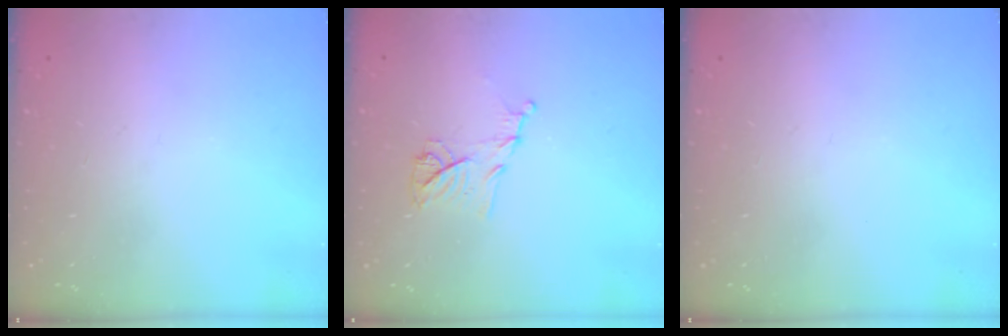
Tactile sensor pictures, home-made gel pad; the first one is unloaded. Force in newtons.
{"total": 10.3, "press": 10.3, "slide": 0.5}
{"total": 0.0}